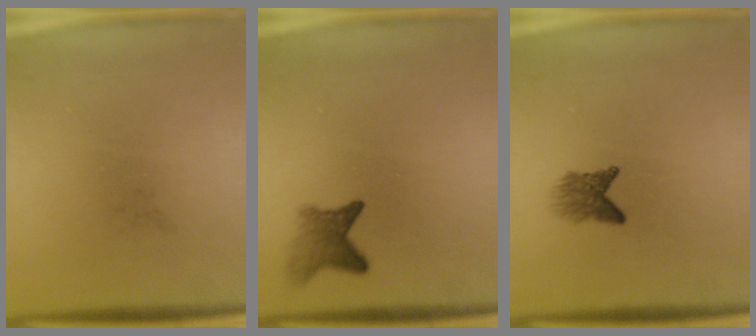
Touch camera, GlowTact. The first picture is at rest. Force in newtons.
{"total": 3.1}
{"total": 2.8}